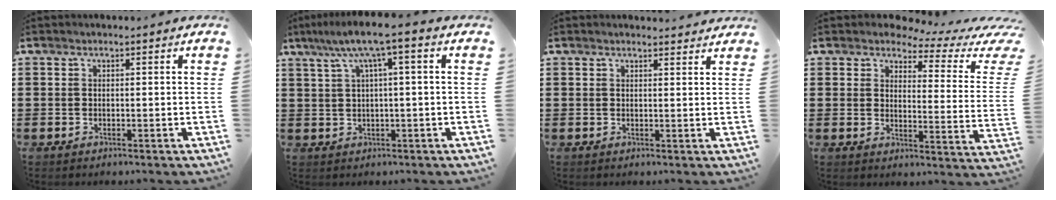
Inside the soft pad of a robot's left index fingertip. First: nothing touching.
{"total": 6.2, "force": [1.6, 0.4, 5.9], "torque": [-0.117, 0.003, 0.022]}
{"total": 1.5, "force": [1.5, 0.2, 0.2], "torque": [-0.007, 0.000, 0.030]}
{"total": 3.8, "force": [2.9, 1.2, 2.2], "torque": [-0.046, -0.021, 0.041]}